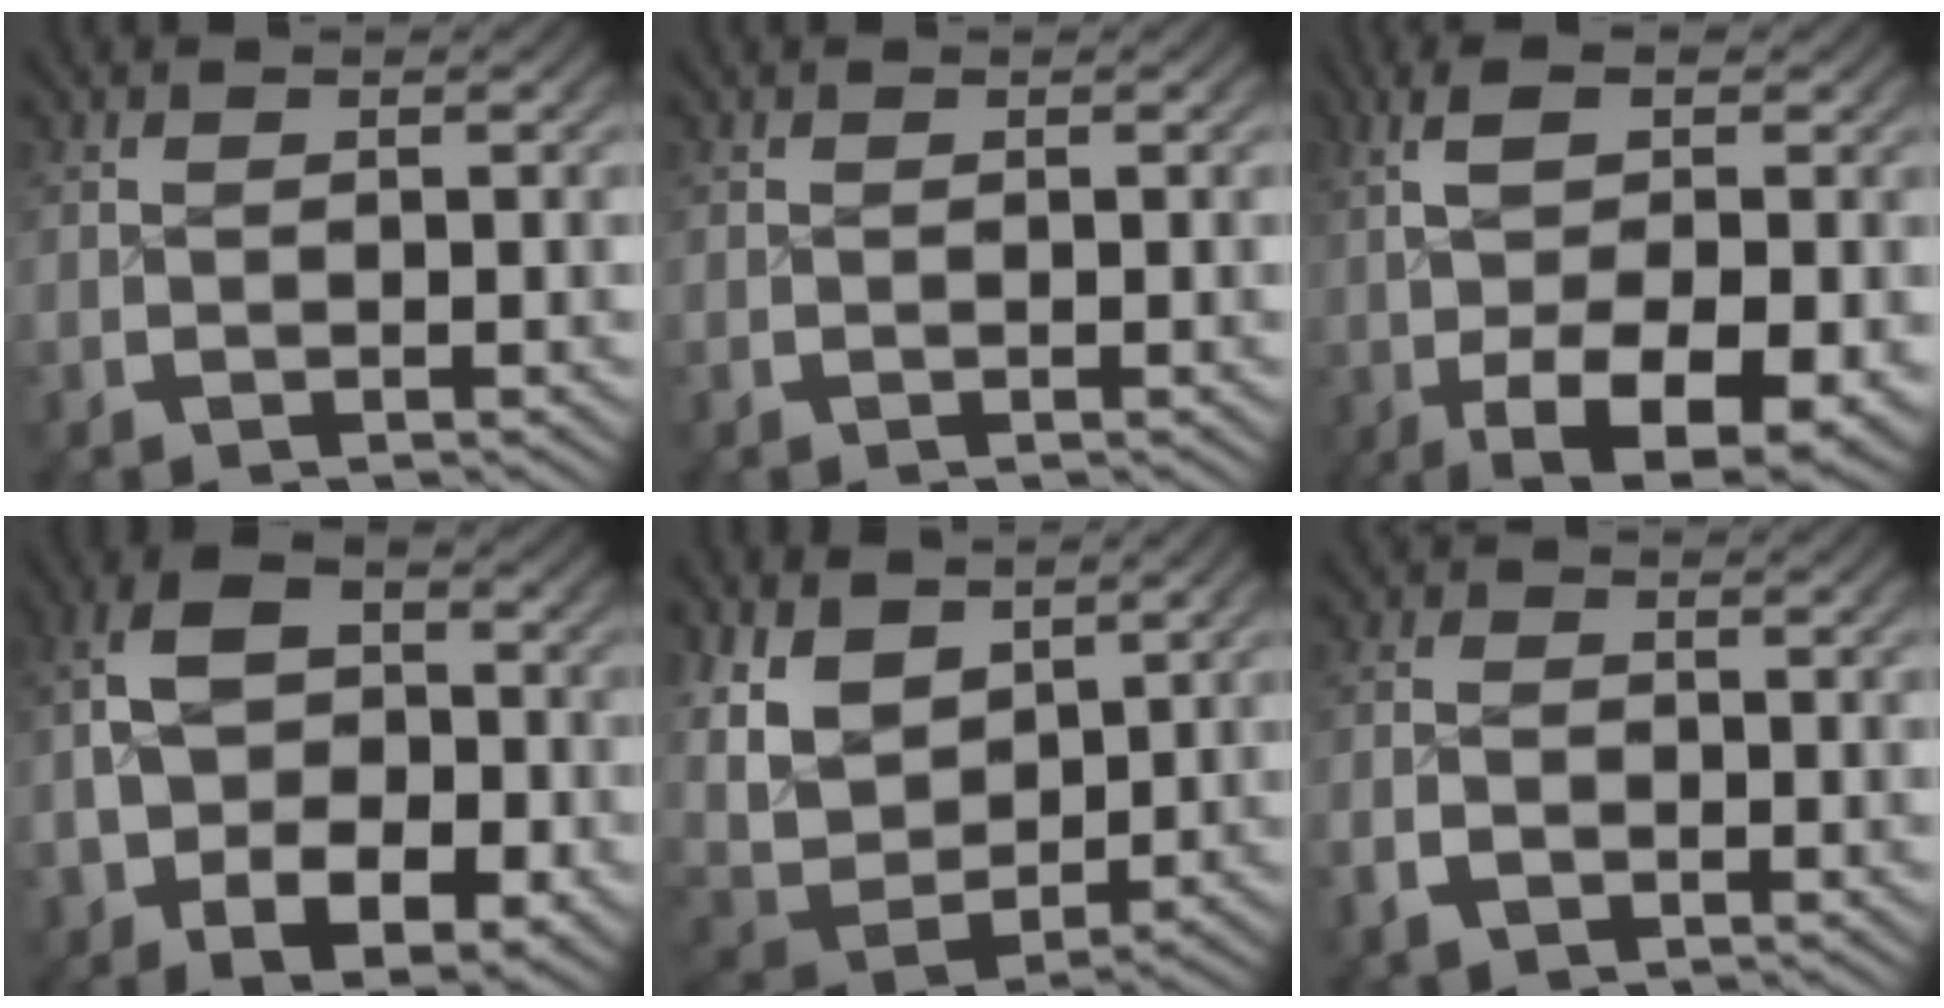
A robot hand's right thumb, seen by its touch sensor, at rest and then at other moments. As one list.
[{"total": 0.0}, {"total": 10.9, "force": [-1.4, 5.5, 9.3], "torque": [-0.181, -0.037, 0.000]}, {"total": 10.3, "force": [-0.6, 7.2, 7.3], "torque": [-0.149, -0.030, -0.001]}, {"total": 10.5, "force": [1.2, 7.7, 7.0], "torque": [-0.186, -0.043, 0.037]}, {"total": 2.6, "force": [-1.2, 1.9, 1.2], "torque": [-0.024, -0.003, -0.022]}]